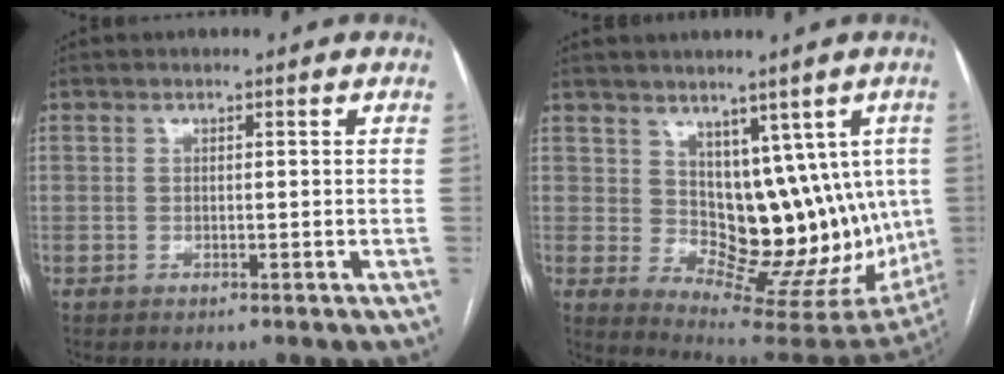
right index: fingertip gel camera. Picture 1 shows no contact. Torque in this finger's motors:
{"motor_torque": [0.73, 0.68, 0.17, 0.04]}